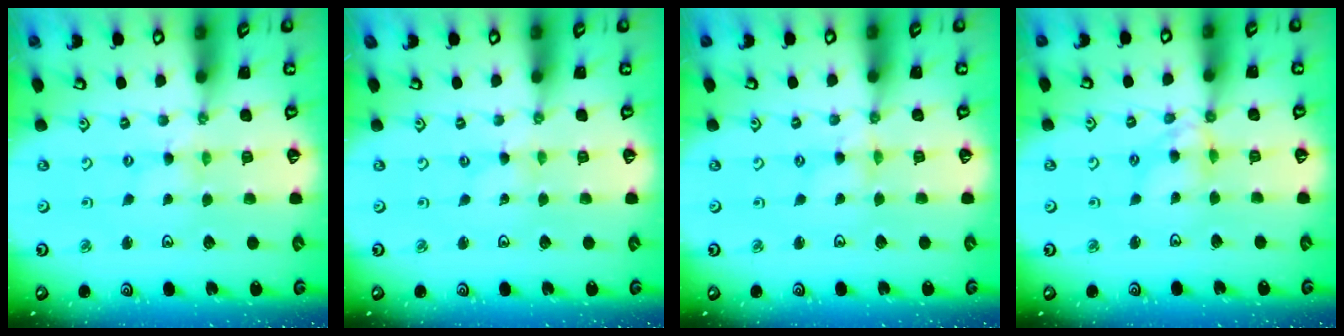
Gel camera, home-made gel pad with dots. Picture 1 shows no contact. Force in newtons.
{"total": 0.0}
{"total": 1.1, "press": 1.1, "slide": 0.2}
{"total": 7.7, "press": 7.6, "slide": 0.8}